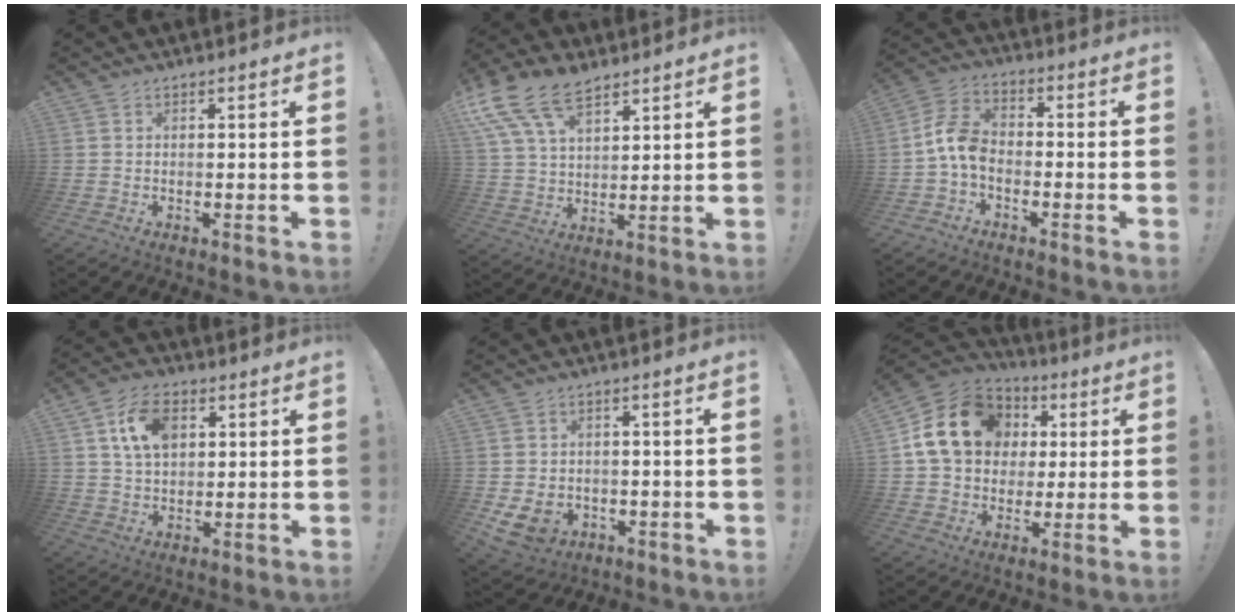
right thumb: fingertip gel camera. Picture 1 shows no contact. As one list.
[{"total": 15.1, "force": [9.6, 8.1, 8.4], "torque": [-0.157, -0.049, 0.178]}, {"total": 8.8, "force": [-3.0, 5.9, 5.7], "torque": [-0.115, 0.018, -0.050]}, {"total": 11.1, "force": [4.0, 7.4, 7.3], "torque": [-0.109, 0.002, 0.075]}, {"total": 7.4, "force": [-2.1, 5.8, 4.0], "torque": [-0.083, 0.008, -0.035]}, {"total": 18.5, "force": [4.7, 15.2, 9.4], "torque": [-0.147, 0.002, 0.106]}]